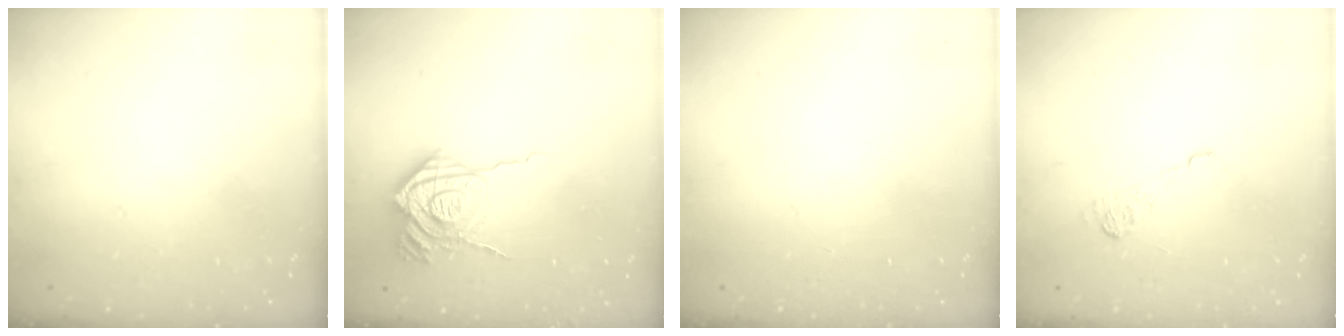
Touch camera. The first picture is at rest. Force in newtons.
{"total": 15.9, "press": 15.9, "slide": 1.5}
{"total": 0.0}
{"total": 9.1, "press": 9.0, "slide": 1.4}